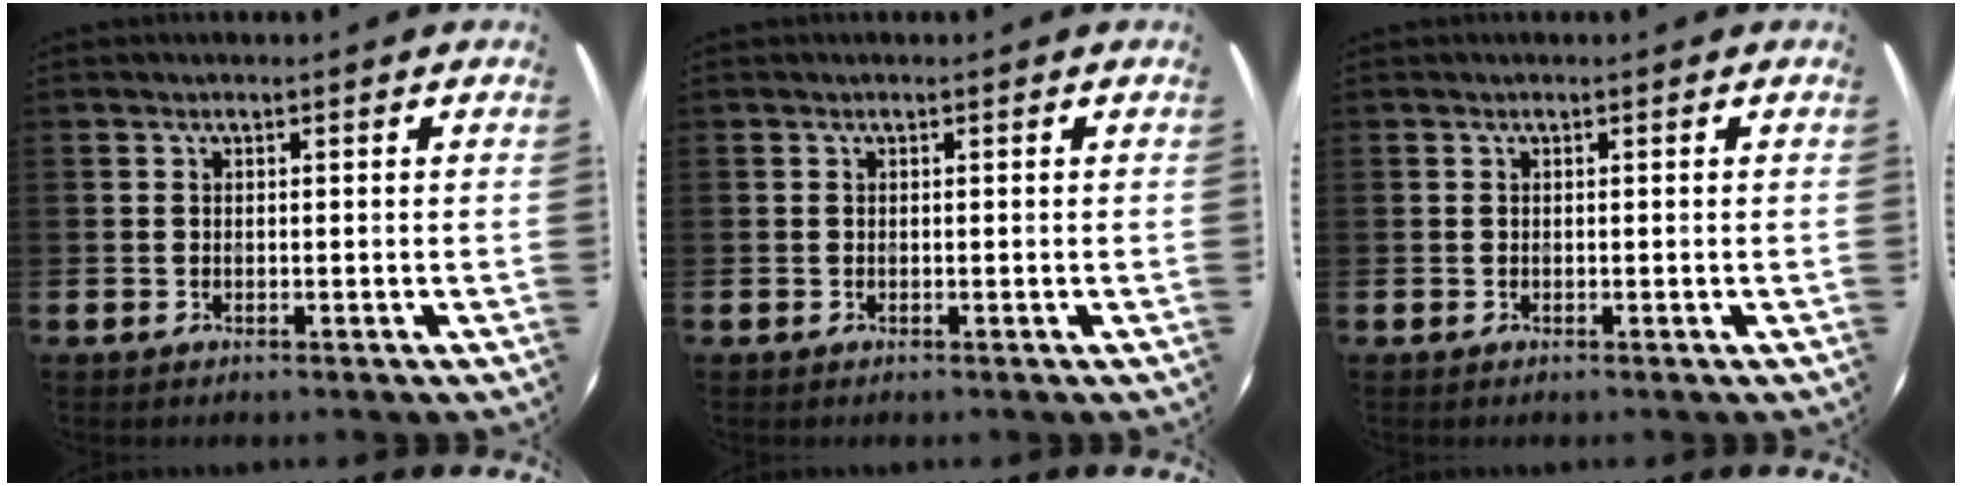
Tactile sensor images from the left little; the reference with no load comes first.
{"total": 0.0}
{"total": 0.0}